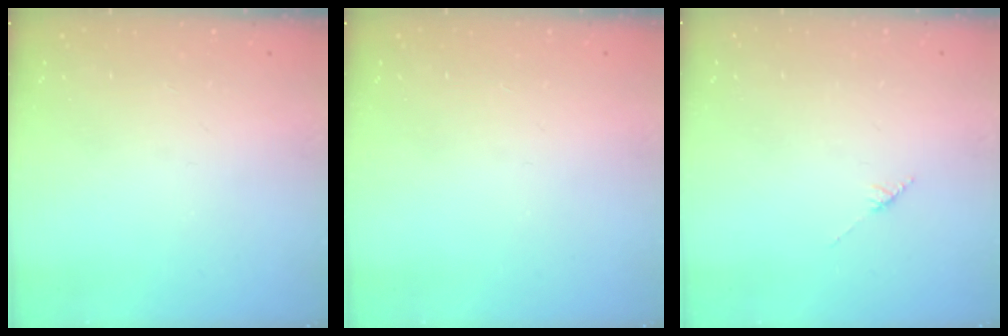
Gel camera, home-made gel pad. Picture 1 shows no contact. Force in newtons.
{"total": 0.0}
{"total": 2.8, "press": 2.8, "slide": 0.4}